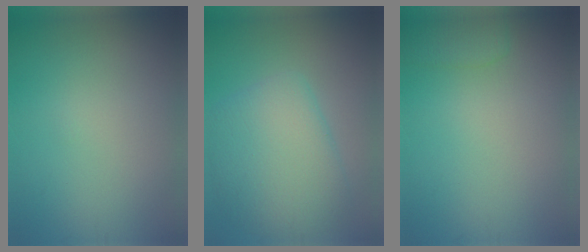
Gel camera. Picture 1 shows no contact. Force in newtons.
{"total": 7.0, "press": 7.0, "slide": 0.2}
{"total": 2.3, "press": 2.3, "slide": 0.2}